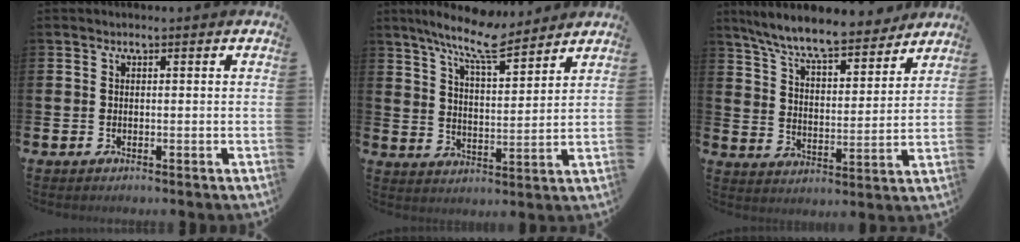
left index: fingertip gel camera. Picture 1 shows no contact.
{"total": 9.3, "force": [8.2, 1.3, 4.2], "torque": [-0.101, -0.038, 0.146]}
{"total": 9.1, "force": [8.3, 1.3, 3.4], "torque": [-0.095, -0.053, 0.145]}